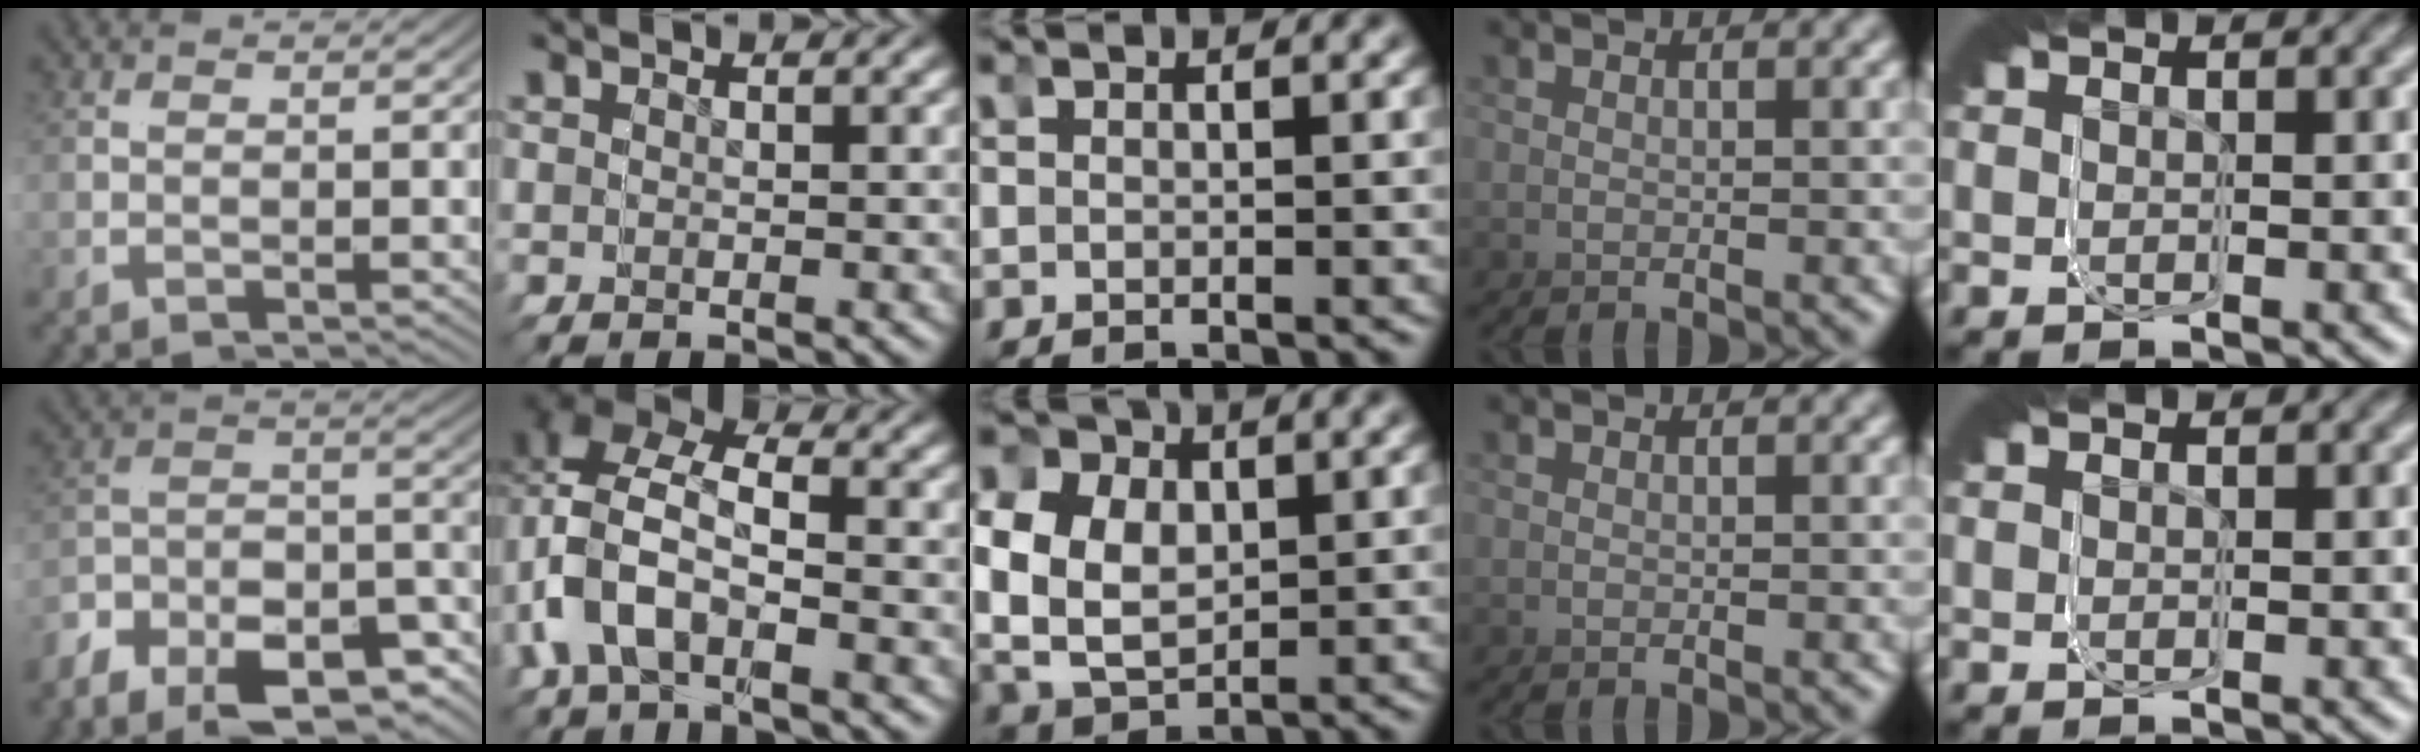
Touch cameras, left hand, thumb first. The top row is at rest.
{"thumb": {"total": 6.1, "force": [-5.0, 0.9, 3.5], "torque": [-0.055, 0.023, -0.103]}, "index": {"total": 7.6, "force": [-0.5, 5.9, 4.7], "torque": [-0.090, -0.008, -0.016]}, "middle": {"total": 12.0, "force": [0.9, 10.4, 5.8], "torque": [-0.153, -0.030, 0.017]}}